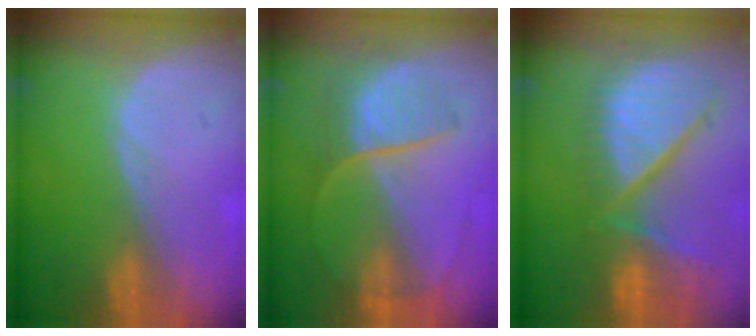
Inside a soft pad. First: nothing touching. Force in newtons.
{"total": 7.0, "press": 6.6, "slide": 2.2}
{"total": 12.7, "press": 10.8, "slide": 6.7}